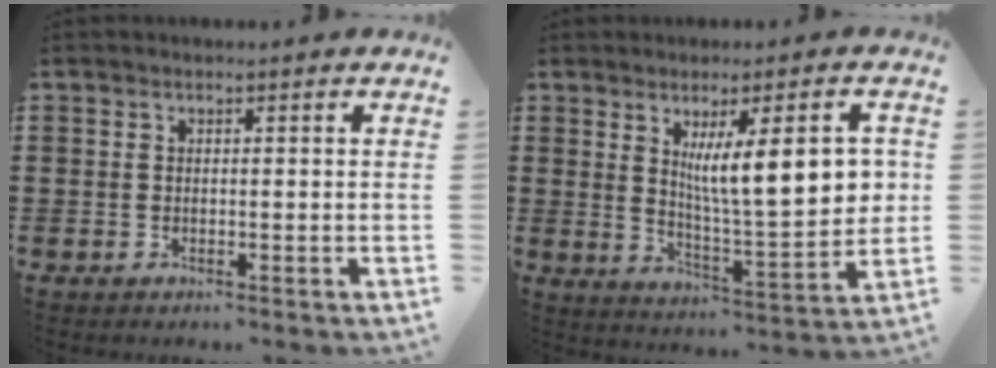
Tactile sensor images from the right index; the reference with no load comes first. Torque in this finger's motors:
{"motor_torque": [1.15, 0.06, 1.05, 0.21]}